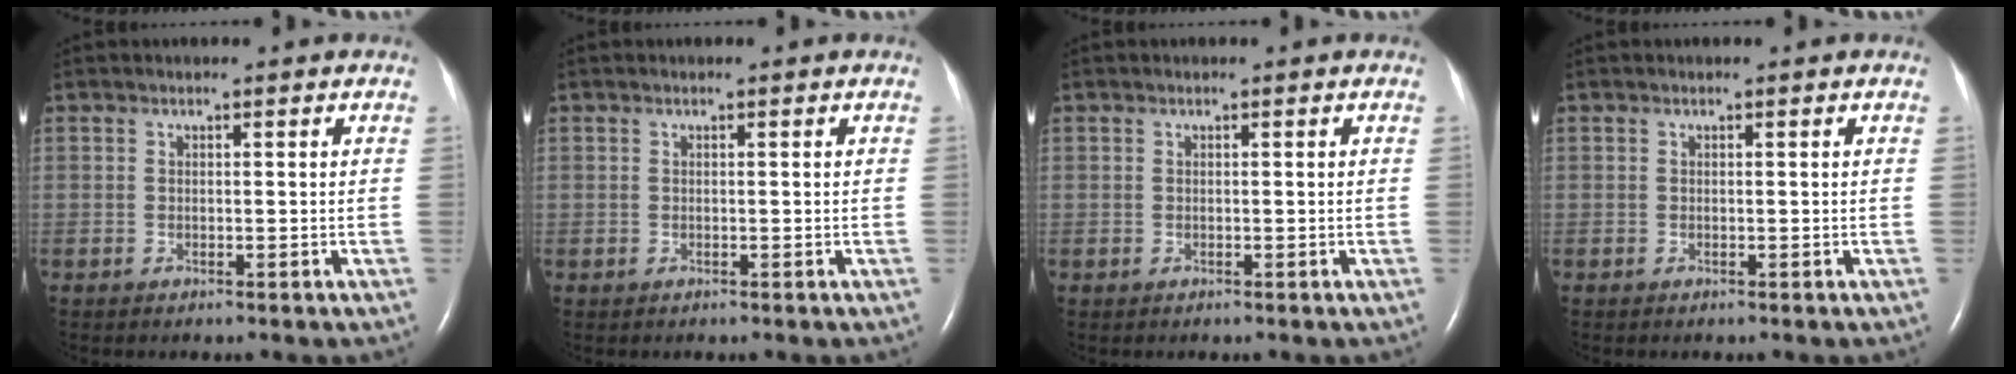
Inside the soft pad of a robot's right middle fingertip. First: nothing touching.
{"total": 0.0}
{"total": 0.0}
{"total": 0.0}